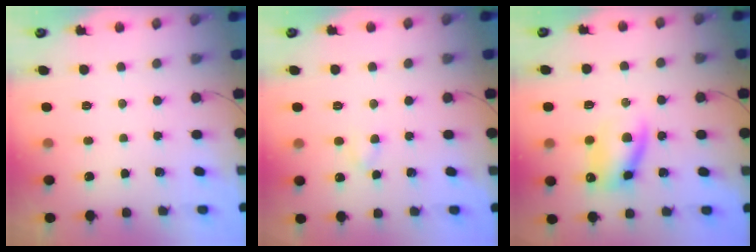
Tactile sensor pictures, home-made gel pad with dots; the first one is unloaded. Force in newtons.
{"total": 2.7, "press": 2.5, "slide": 1.1}
{"total": 12.2, "press": 11.9, "slide": 2.4}